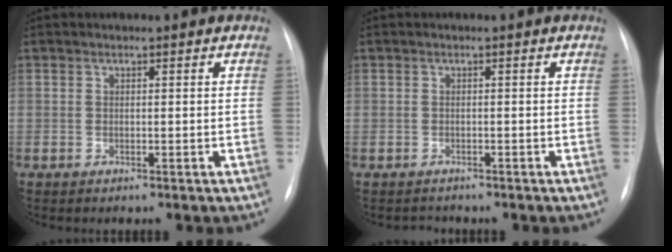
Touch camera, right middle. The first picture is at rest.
{"total": 1.2, "force": [-1.0, 0.5, -0.4], "torque": [0.000, -0.003, -0.016]}